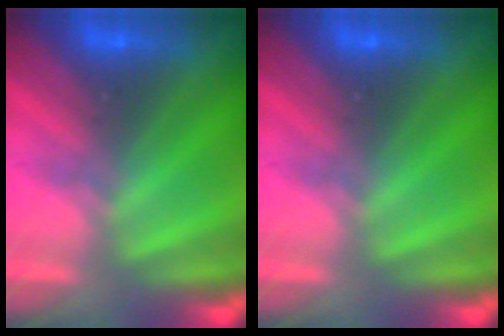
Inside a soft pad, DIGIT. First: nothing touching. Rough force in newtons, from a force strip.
{"total": 0.0}